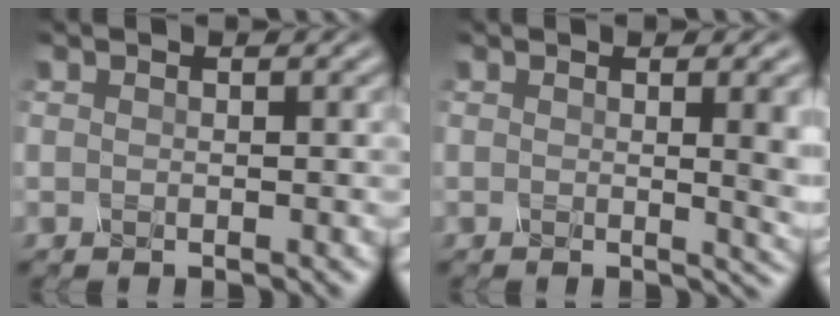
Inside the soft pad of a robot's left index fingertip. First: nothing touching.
{"total": 5.9, "force": [0.5, 2.1, 5.5], "torque": [-0.041, -0.001, 0.009]}